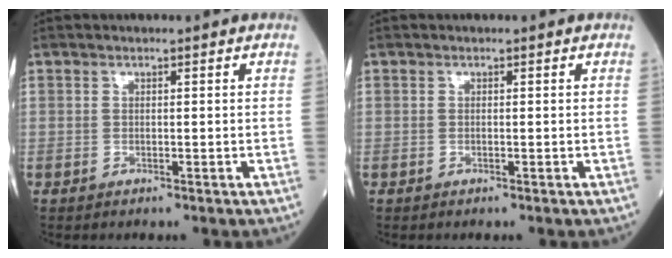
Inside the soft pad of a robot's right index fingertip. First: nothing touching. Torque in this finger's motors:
{"motor_torque": [-0.19, -0.16, 0.04, 0.01]}